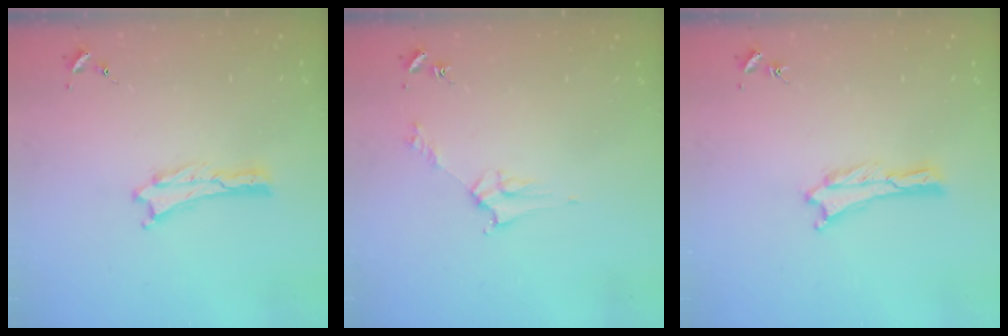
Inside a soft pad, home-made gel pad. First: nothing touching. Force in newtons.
{"total": 2.8, "press": 2.8, "slide": 0.3}
{"total": 0.0}